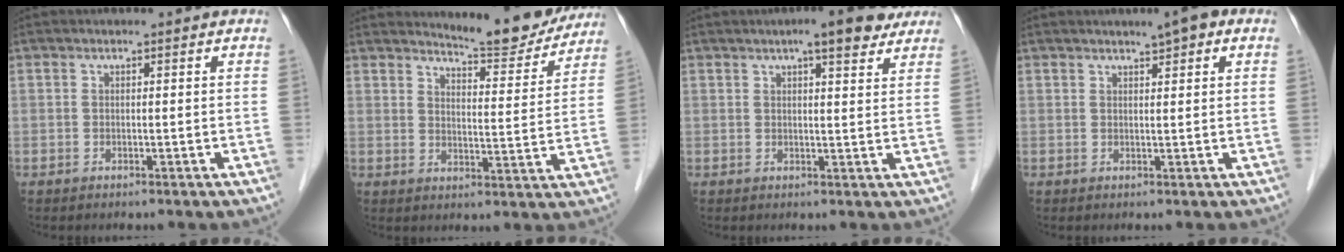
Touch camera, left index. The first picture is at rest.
{"total": 10.8, "force": [10.4, 1.4, 2.5], "torque": [-0.032, -0.019, 0.134]}
{"total": 6.6, "force": [4.8, 1.3, 4.3], "torque": [-0.059, 0.015, 0.060]}
{"total": 2.9, "force": [1.8, 0.5, 2.2], "torque": [-0.035, 0.009, 0.024]}